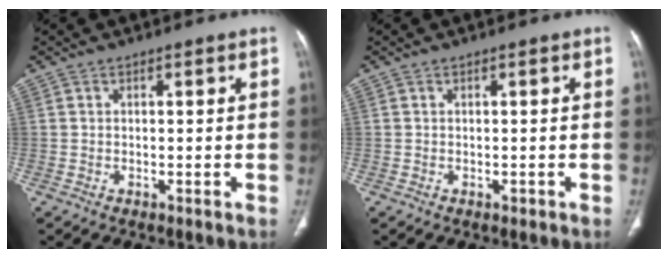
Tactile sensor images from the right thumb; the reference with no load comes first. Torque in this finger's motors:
{"motor_torque": [-0.23, 0.30, -0.11, -0.04, 0.02]}